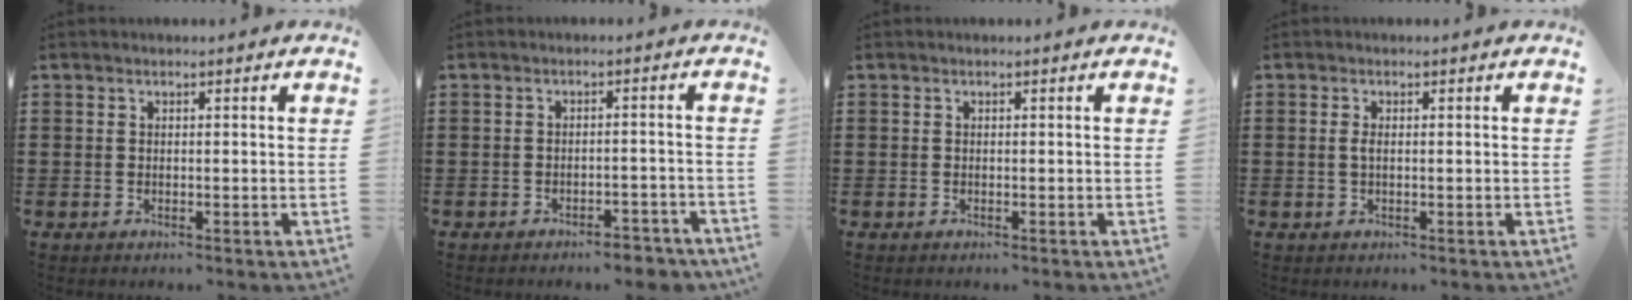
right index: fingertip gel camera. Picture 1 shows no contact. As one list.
[{"total": 3.0, "force": [-2.9, 0.3, 0.8], "torque": [-0.017, 0.002, -0.058]}, {"total": 0.0}, {"total": 1.3, "force": [0.0, 0.4, 1.2], "torque": [-0.024, 0.002, -0.001]}]